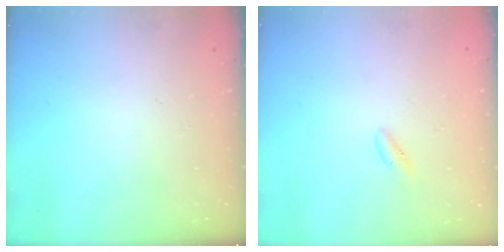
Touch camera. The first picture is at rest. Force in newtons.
{"total": 1.1, "press": 0.9, "slide": 0.5}